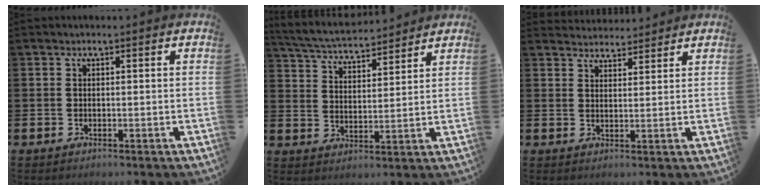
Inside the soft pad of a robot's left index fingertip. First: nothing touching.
{"total": 5.1, "force": [5.0, 0.6, 0.9], "torque": [-0.046, -0.032, 0.088]}
{"total": 3.3, "force": [3.2, 0.7, -0.3], "torque": [-0.003, -0.016, 0.059]}